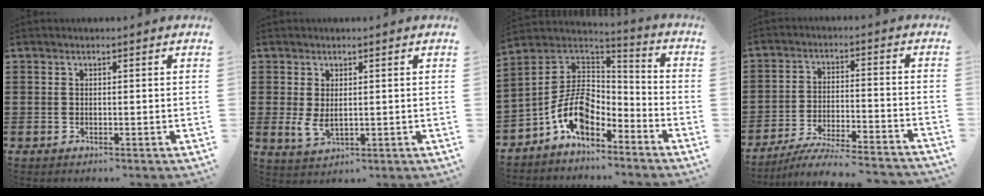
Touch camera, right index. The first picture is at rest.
{"total": 2.9, "force": [0.6, 1.4, 2.5], "torque": [-0.055, -0.002, 0.011]}
{"total": 10.0, "force": [-5.3, 5.6, 6.4], "torque": [-0.160, 0.000, -0.109]}
{"total": 6.2, "force": [-5.9, -0.1, 2.1], "torque": [-0.039, -0.005, -0.114]}